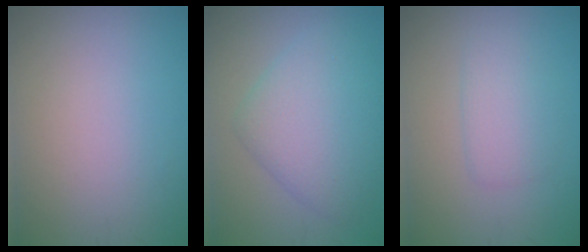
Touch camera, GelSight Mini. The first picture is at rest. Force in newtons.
{"total": 6.0, "press": 6.0, "slide": 0.1}
{"total": 2.3, "press": 2.3, "slide": 0.1}